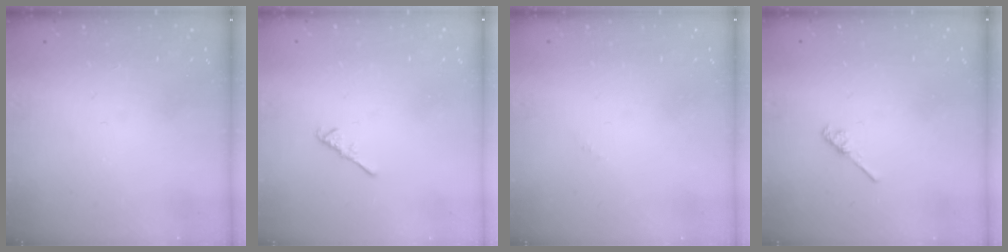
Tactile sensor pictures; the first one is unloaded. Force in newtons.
{"total": 2.6, "press": 2.6, "slide": 0.6}
{"total": 0.0}
{"total": 2.7, "press": 2.7, "slide": 0.4}